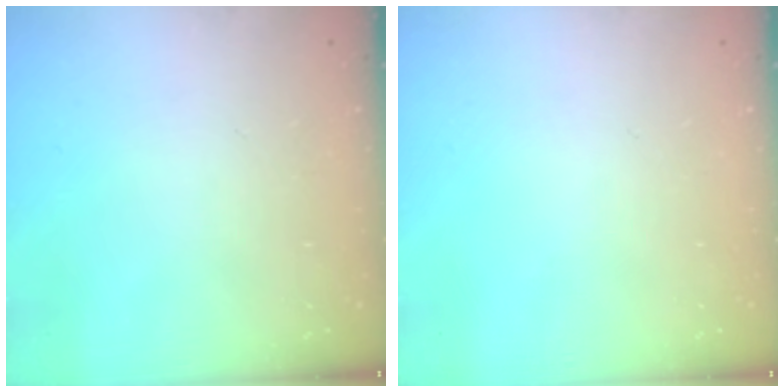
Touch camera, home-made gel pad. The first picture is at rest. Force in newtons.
{"total": 0.0}